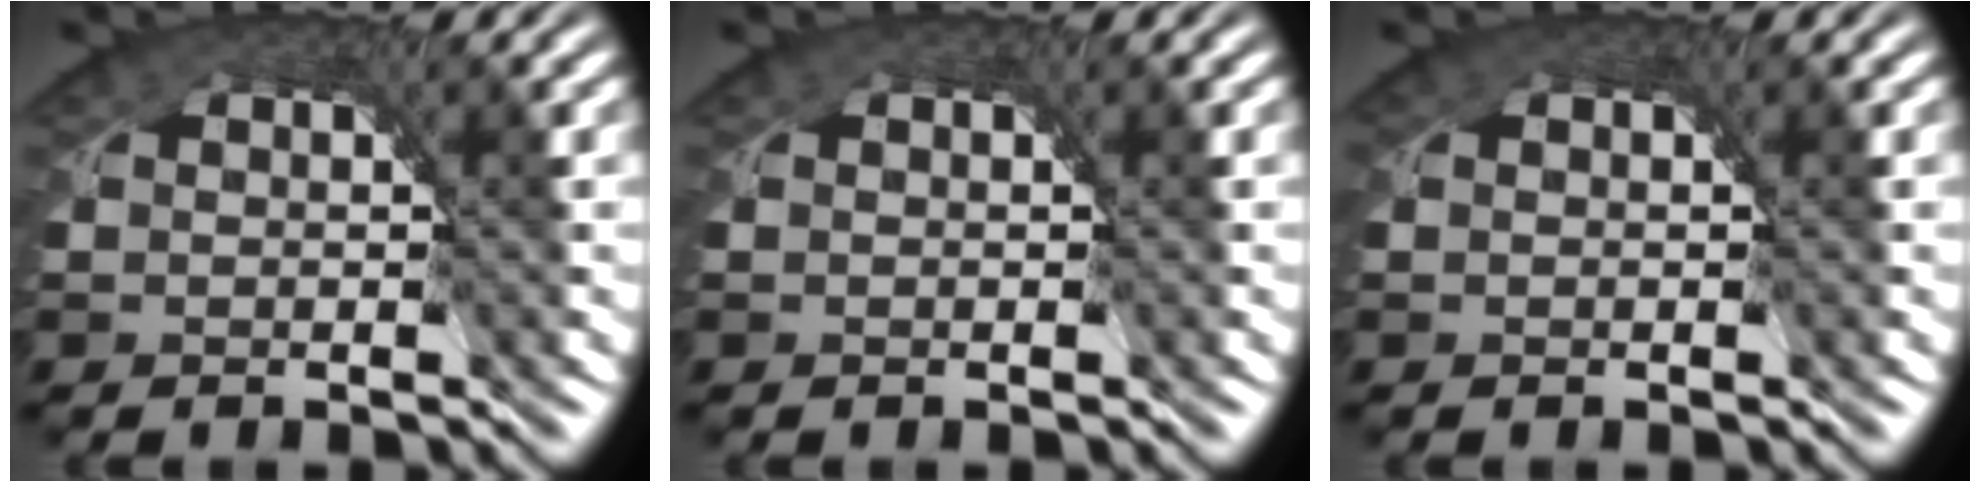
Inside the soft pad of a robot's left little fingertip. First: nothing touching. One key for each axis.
{"total": 0.0}
{"total": 0.0}